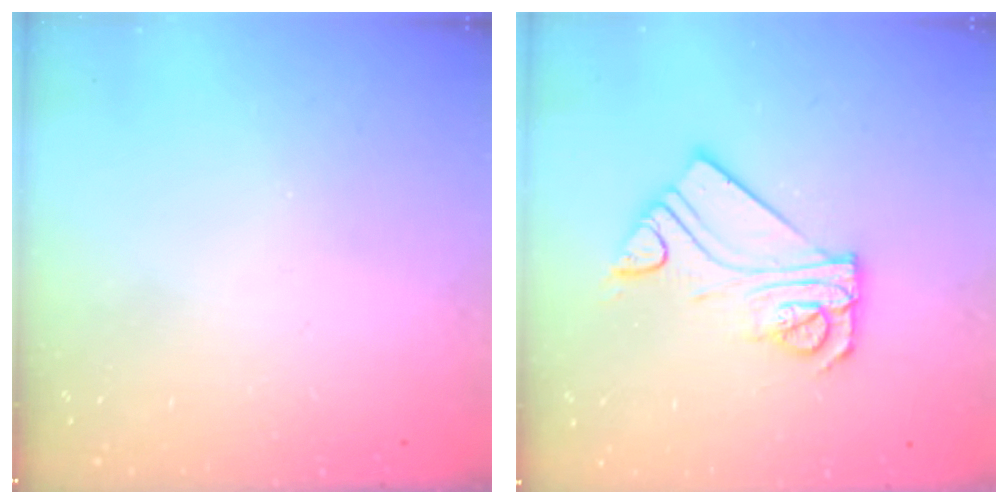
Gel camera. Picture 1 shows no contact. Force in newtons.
{"total": 12.0, "press": 11.9, "slide": 1.1}